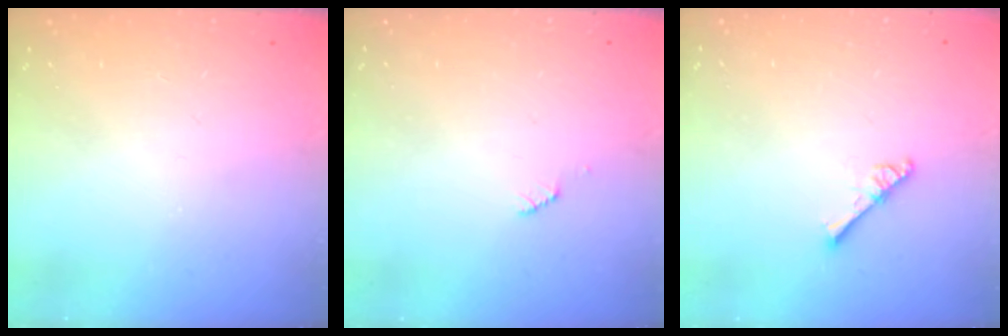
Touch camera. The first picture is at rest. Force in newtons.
{"total": 2.5, "press": 2.5, "slide": 0.4}
{"total": 2.5, "press": 2.5, "slide": 0.3}